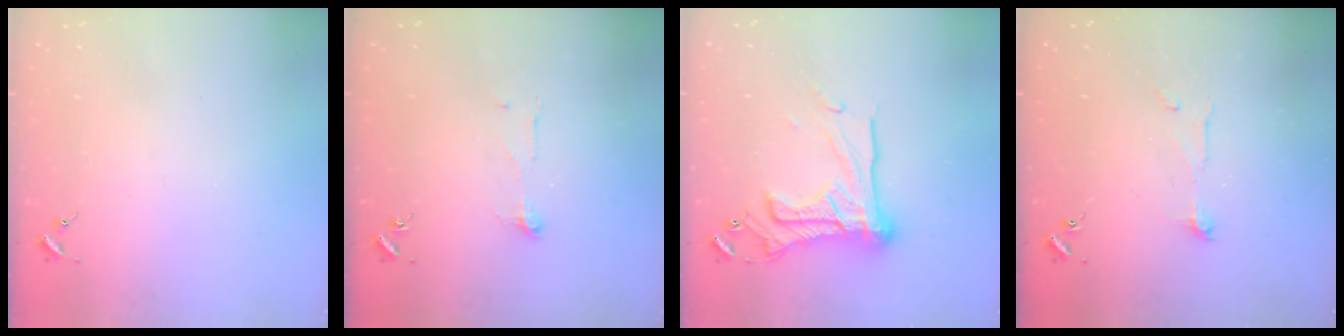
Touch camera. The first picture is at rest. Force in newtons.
{"total": 4.5, "press": 4.5, "slide": 0.4}
{"total": 20.9, "press": 20.8, "slide": 2.0}
{"total": 4.8, "press": 4.8, "slide": 0.4}